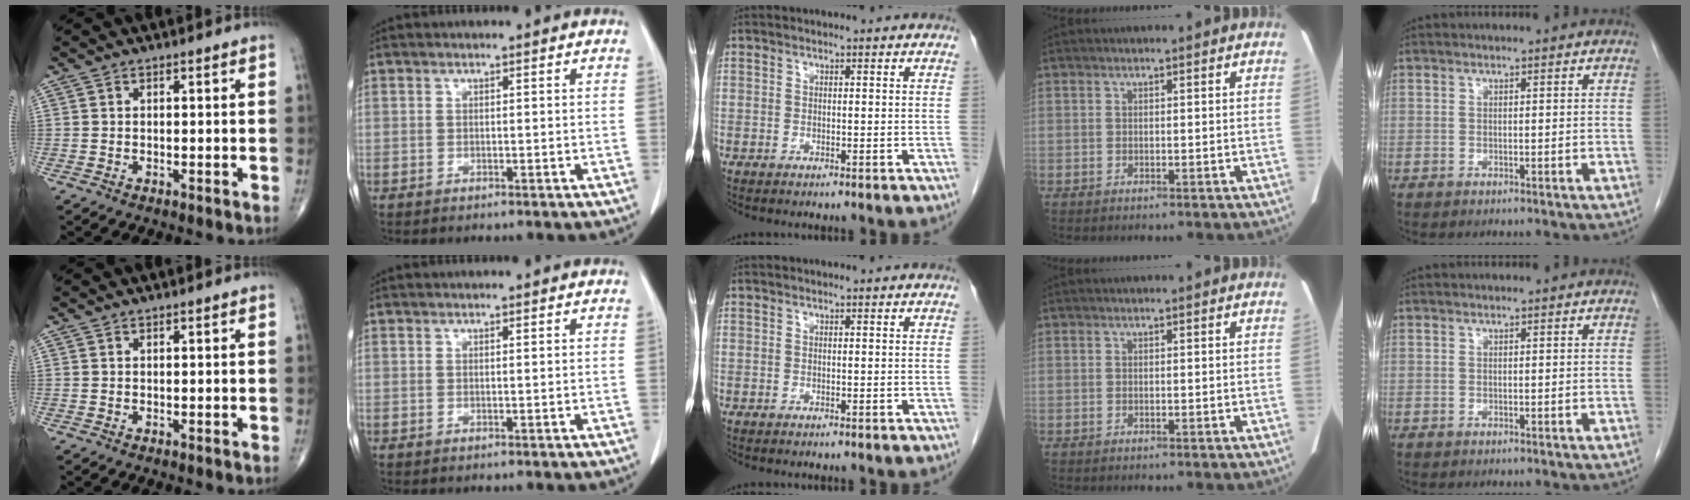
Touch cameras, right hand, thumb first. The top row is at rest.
{}